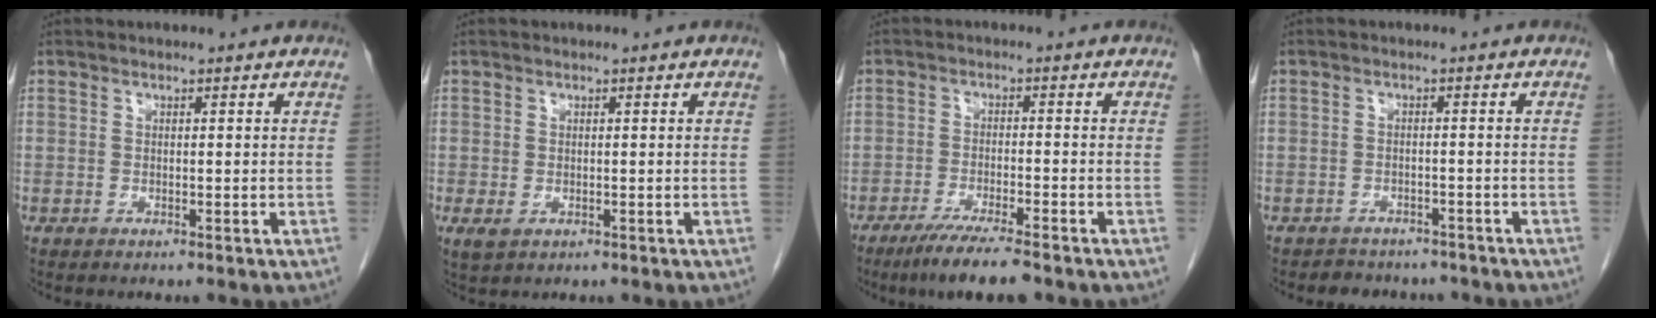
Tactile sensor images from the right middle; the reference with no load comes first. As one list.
[{"total": 1.9, "force": [-0.5, 1.3, 1.3], "torque": [-0.027, -0.005, 0.002]}, {"total": 7.6, "force": [-5.7, 0.5, 4.9], "torque": [-0.083, -0.019, -0.095]}, {"total": 5.6, "force": [-5.0, 2.5, 0.5], "torque": [-0.007, 0.006, -0.060]}]